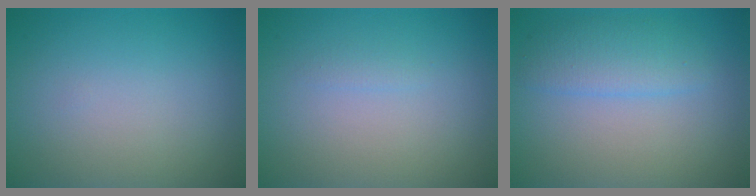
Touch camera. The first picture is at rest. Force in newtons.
{"total": 0.6, "press": 0.6, "slide": 0.0}
{"total": 2.6, "press": 2.6, "slide": 0.1}